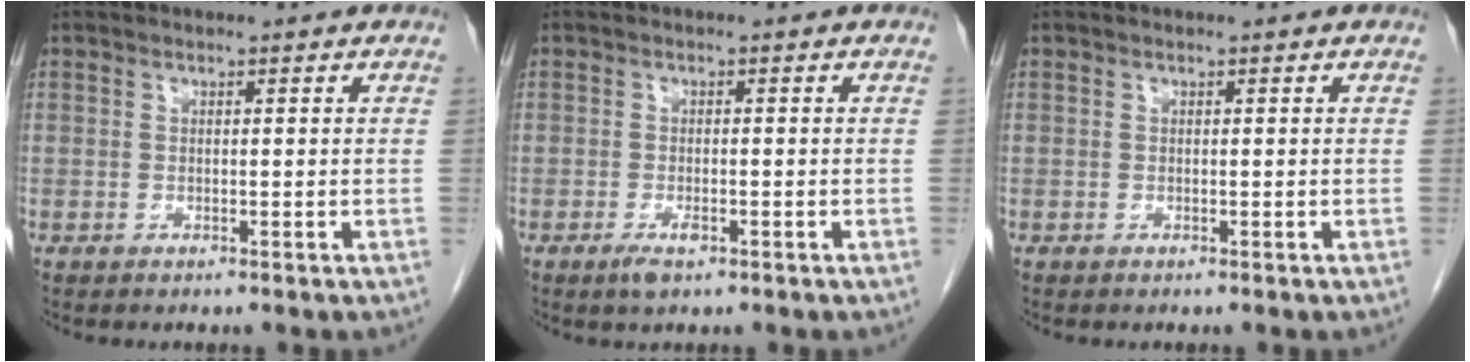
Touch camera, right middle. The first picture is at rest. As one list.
[{"total": 2.2, "force": [-1.2, 0.7, 1.7], "torque": [-0.033, -0.001, -0.020]}, {"total": 0.0}]